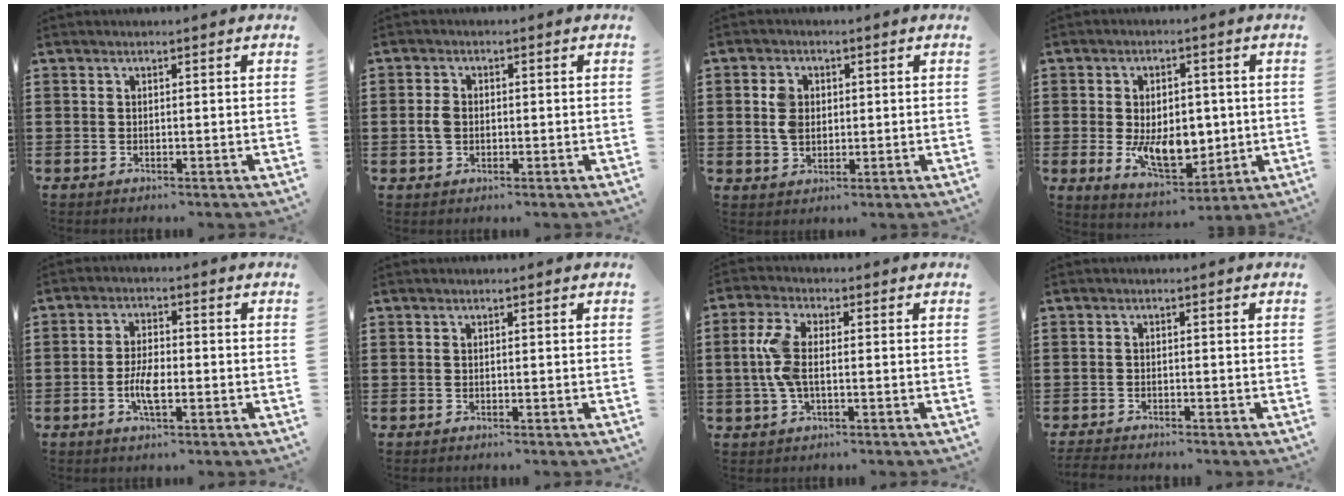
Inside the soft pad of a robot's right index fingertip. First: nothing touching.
{"total": 2.5, "force": [-0.1, 1.9, 1.6], "torque": [-0.043, 0.003, -0.005]}
{"total": 4.1, "force": [0.5, 3.1, 2.6], "torque": [-0.059, 0.012, 0.009]}
{"total": 9.2, "force": [-0.8, 5.9, 7.0], "torque": [-0.113, -0.001, -0.017]}
{"total": 4.8, "force": [-1.3, 1.8, 4.3], "torque": [-0.094, -0.001, -0.029]}
{"total": 0.0}
{"total": 6.4, "force": [-0.1, 2.9, 5.8], "torque": [-0.142, -0.003, -0.011]}
{"total": 1.3, "force": [-1.3, 0.0, 0.1], "torque": [-0.006, -0.002, -0.026]}